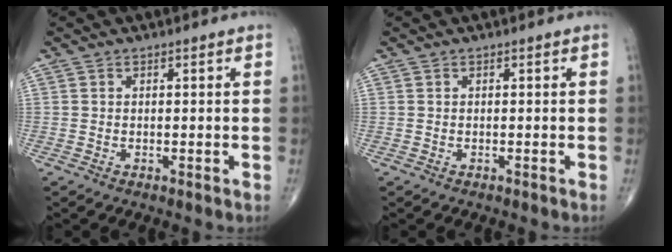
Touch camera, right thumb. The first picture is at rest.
{"total": 0.0}